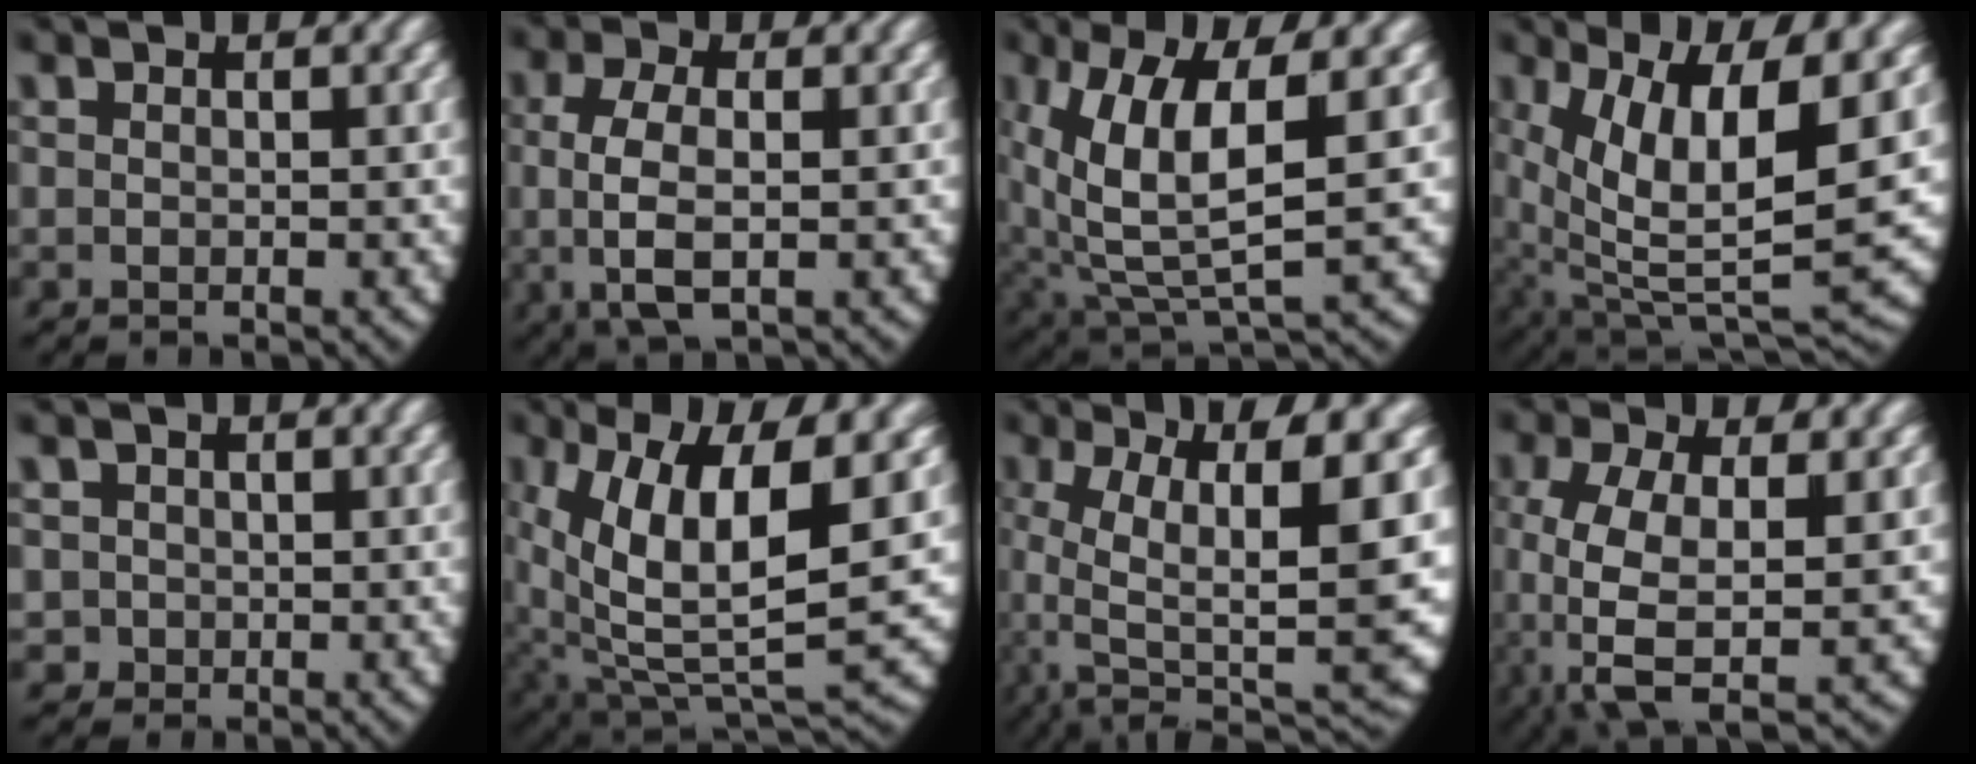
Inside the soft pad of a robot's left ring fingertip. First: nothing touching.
{"total": 4.8, "force": [-0.1, 2.5, 4.1], "torque": [-0.109, -0.015, 0.009]}
{"total": 10.4, "force": [0.9, 6.3, 8.2], "torque": [-0.174, -0.027, 0.031]}
{"total": 15.3, "force": [-0.4, 9.4, 12.1], "torque": [-0.237, -0.057, 0.020]}
{"total": 7.0, "force": [-0.2, 6.7, 2.1], "torque": [-0.075, -0.023, -0.002]}
{"total": 14.1, "force": [0.6, 8.3, 11.4], "torque": [-0.222, -0.046, 0.033]}
{"total": 13.0, "force": [-1.6, 7.0, 10.8], "torque": [-0.195, -0.044, -0.001]}
{"total": 9.6, "force": [-1.5, 6.1, 7.3], "torque": [-0.178, -0.050, -0.002]}